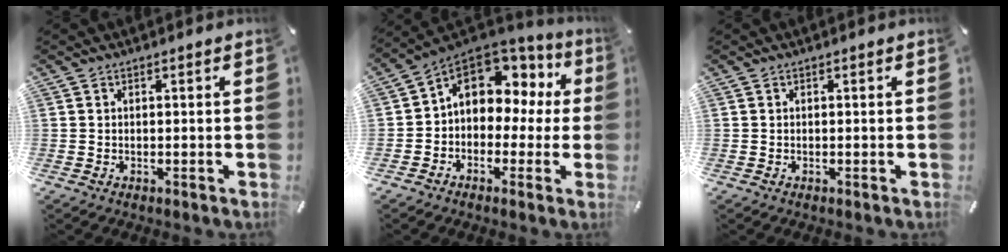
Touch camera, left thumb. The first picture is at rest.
{"total": 9.7, "force": [3.4, 7.5, 5.1], "torque": [-0.096, -0.019, 0.064]}
{"total": 0.0}